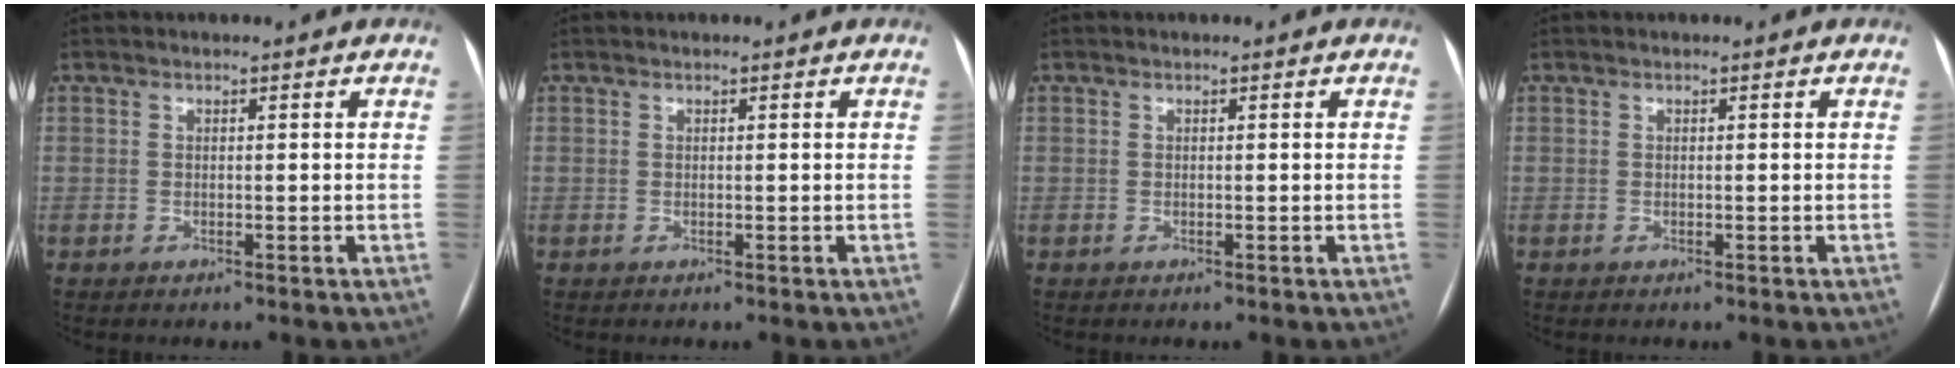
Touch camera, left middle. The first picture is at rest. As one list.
[{"total": 0.0}, {"total": 0.0}, {"total": 0.0}]